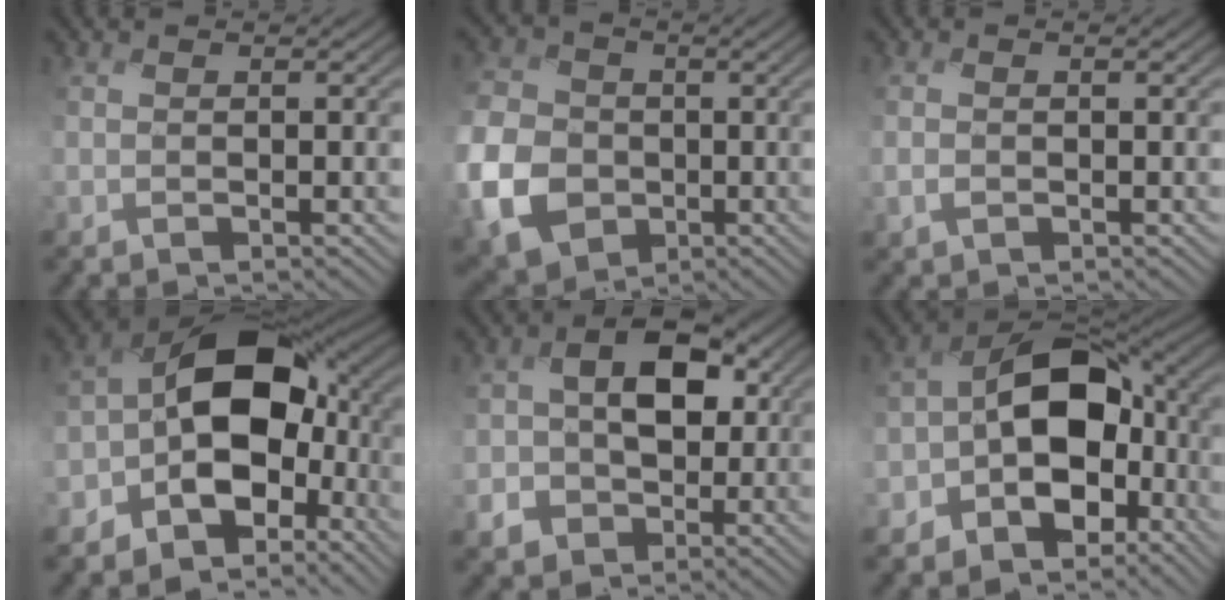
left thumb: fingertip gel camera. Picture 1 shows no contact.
{"total": 11.4, "force": [-3.4, 9.0, 6.0], "torque": [-0.177, -0.021, -0.081]}
{"total": 1.6, "force": [-0.3, 0.9, 1.4], "torque": [-0.030, 0.001, -0.005]}
{"total": 15.1, "force": [-3.5, 10.2, 10.5], "torque": [-0.165, -0.017, -0.073]}
{"total": 8.9, "force": [-1.3, 6.7, 5.7], "torque": [-0.088, -0.007, -0.034]}
{"total": 13.4, "force": [-3.8, 9.1, 9.1], "torque": [-0.156, -0.013, -0.076]}